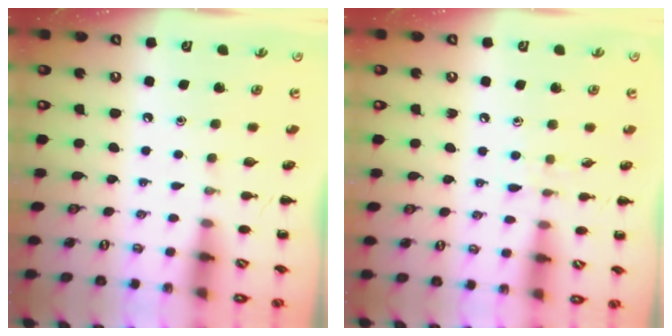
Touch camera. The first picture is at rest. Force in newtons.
{"total": 5.2, "press": 4.7, "slide": 2.1}